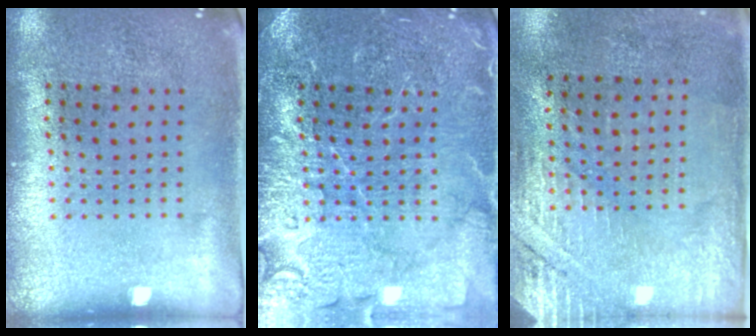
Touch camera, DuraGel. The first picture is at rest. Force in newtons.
{"total": 6.1, "press": 6.1, "slide": 0.9}
{"total": 2.7, "press": 2.5, "slide": 1.1}